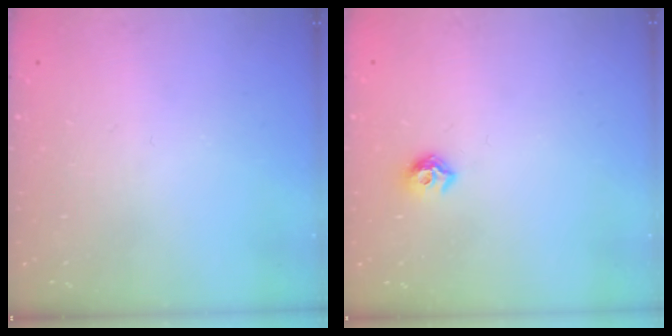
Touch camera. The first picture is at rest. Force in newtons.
{"total": 6.9, "press": 6.8, "slide": 0.9}